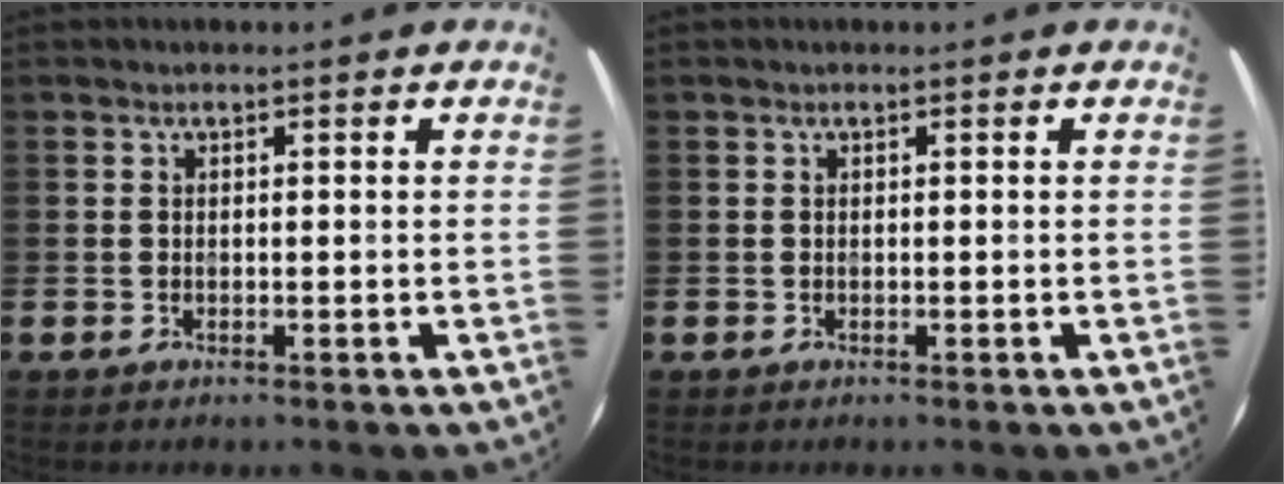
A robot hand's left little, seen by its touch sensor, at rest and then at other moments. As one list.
[{"total": 0.0}]